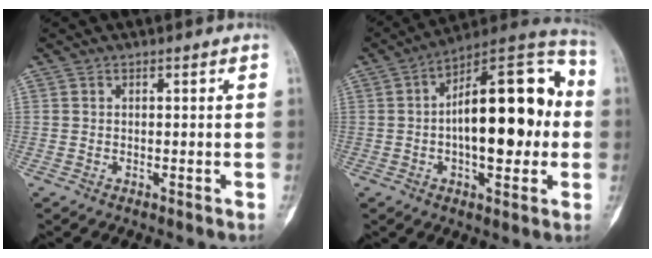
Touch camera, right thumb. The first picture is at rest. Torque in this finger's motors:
{"motor_torque": [2.20, 2.80, 1.37, -1.15, 0.23]}